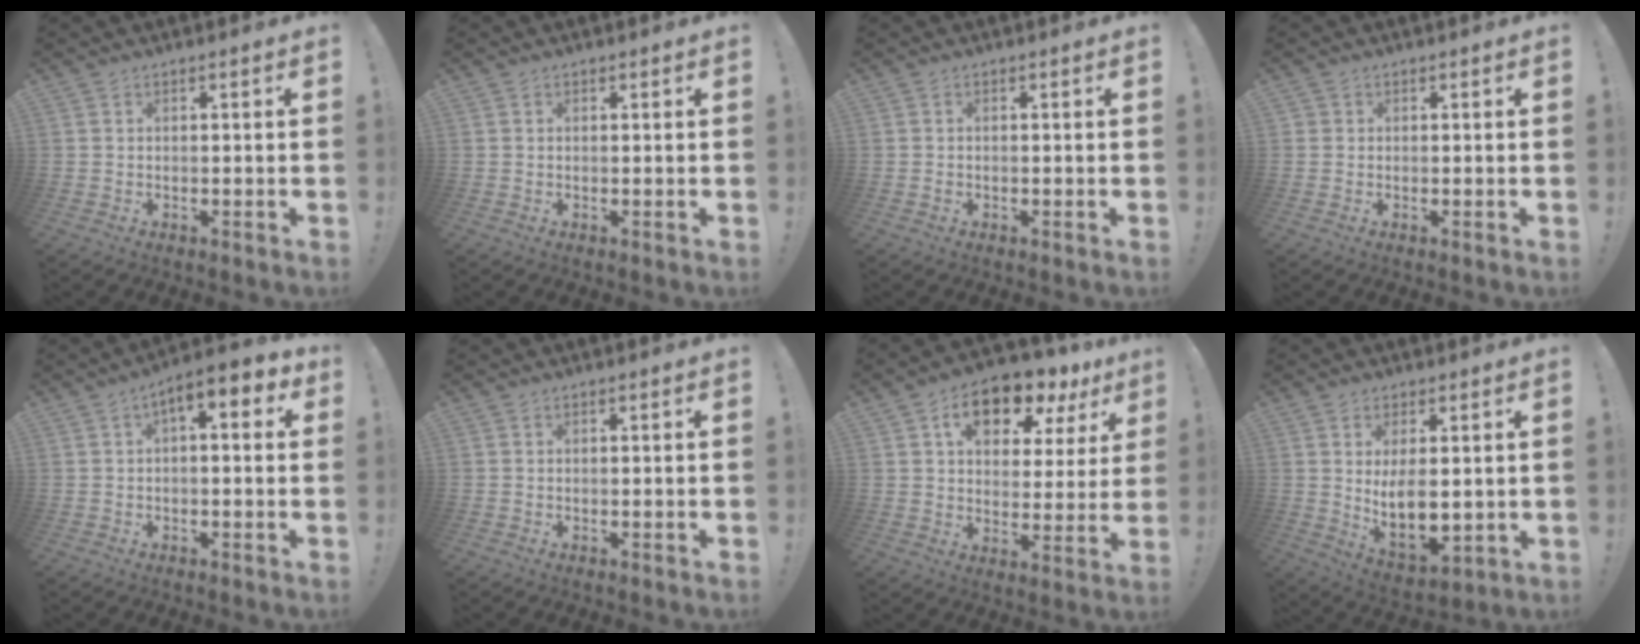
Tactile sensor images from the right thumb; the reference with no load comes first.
{"total": 0.0}
{"total": 0.6, "force": [-0.4, 0.4, 0.2], "torque": [-0.012, 0.005, -0.006]}
{"total": 1.1, "force": [0.3, 1.1, 0.2], "torque": [-0.004, 0.002, 0.005]}
{"total": 5.8, "force": [1.8, 2.0, 5.1], "torque": [-0.075, -0.014, 0.030]}
{"total": 0.0}
{"total": 13.5, "force": [8.0, 7.4, 8.0], "torque": [-0.118, -0.047, 0.140]}
{"total": 10.4, "force": [2.3, 5.5, 8.6], "torque": [-0.139, -0.032, 0.044]}